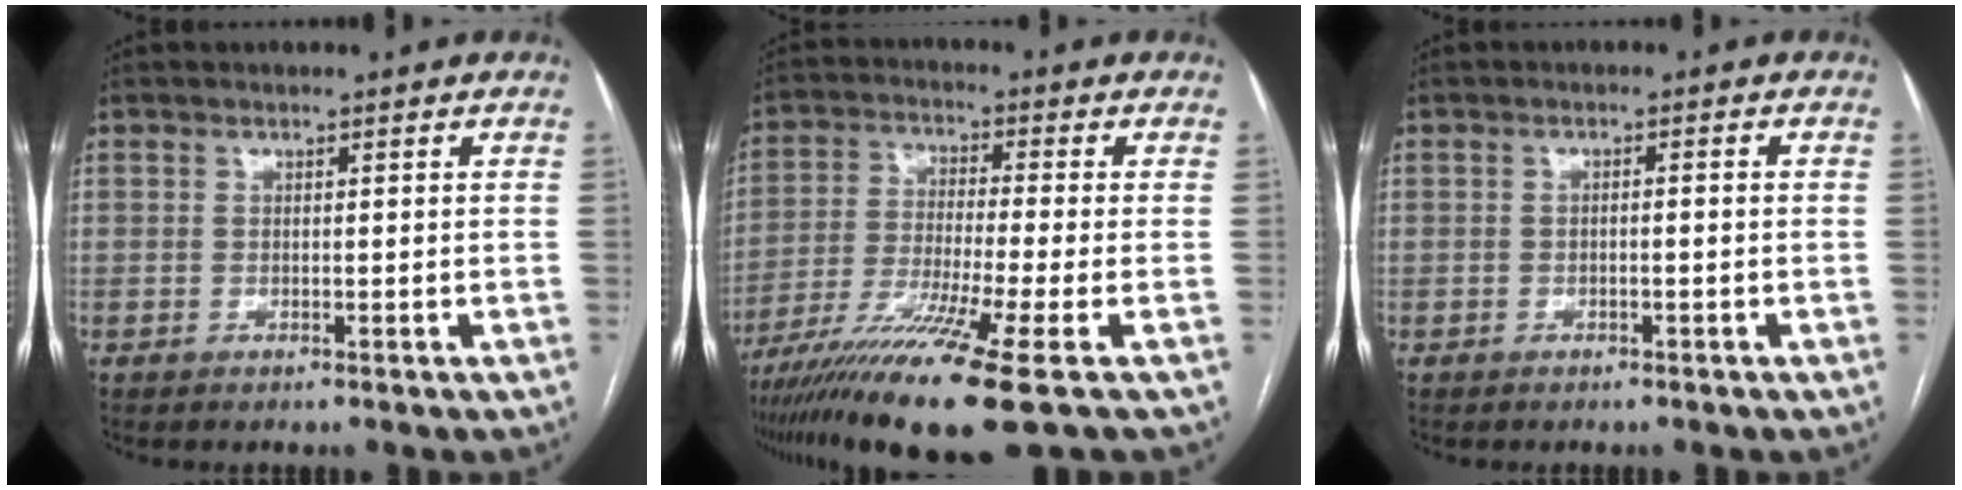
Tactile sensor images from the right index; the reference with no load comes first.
{"total": 13.9, "force": [-9.1, -1.7, 10.3], "torque": [-0.205, -0.043, -0.161]}
{"total": 1.2, "force": [-0.4, 0.2, 1.2], "torque": [-0.020, 0.003, -0.006]}